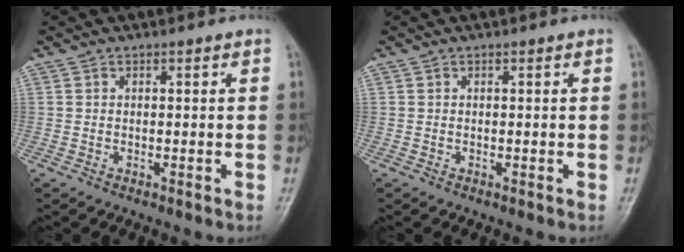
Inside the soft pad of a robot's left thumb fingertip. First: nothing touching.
{"total": 0.0}